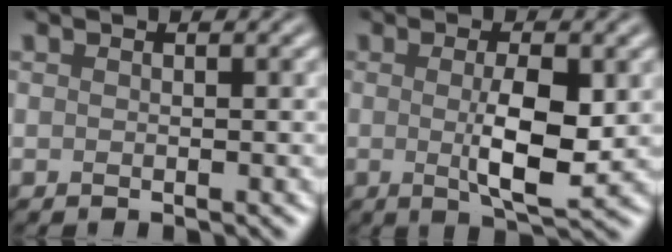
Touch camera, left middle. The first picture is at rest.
{"total": 4.9, "force": [0.1, 1.2, 4.8], "torque": [-0.087, -0.005, 0.003]}